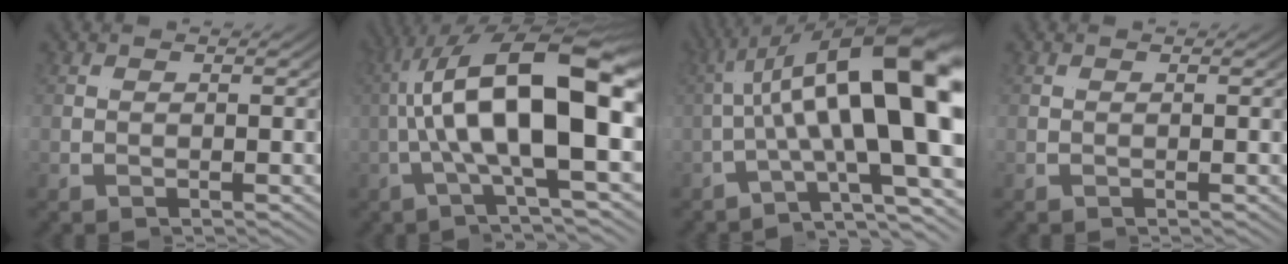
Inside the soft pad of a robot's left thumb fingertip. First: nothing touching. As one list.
[{"total": 16.2, "force": [0.4, 5.4, 15.2], "torque": [-0.252, 0.015, -0.004]}, {"total": 12.4, "force": [-0.4, 2.3, 12.1], "torque": [-0.170, 0.038, -0.031]}, {"total": 0.0}]